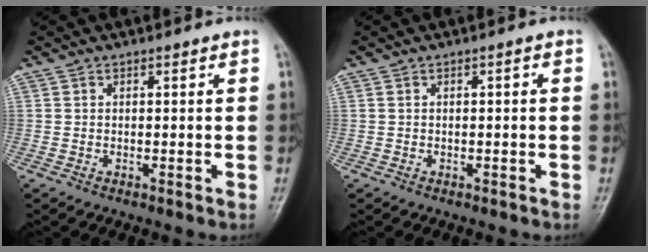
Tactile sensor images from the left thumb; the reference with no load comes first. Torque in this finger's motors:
{"motor_torque": [-0.02, 0.02, -0.01, -0.01, 0.00]}